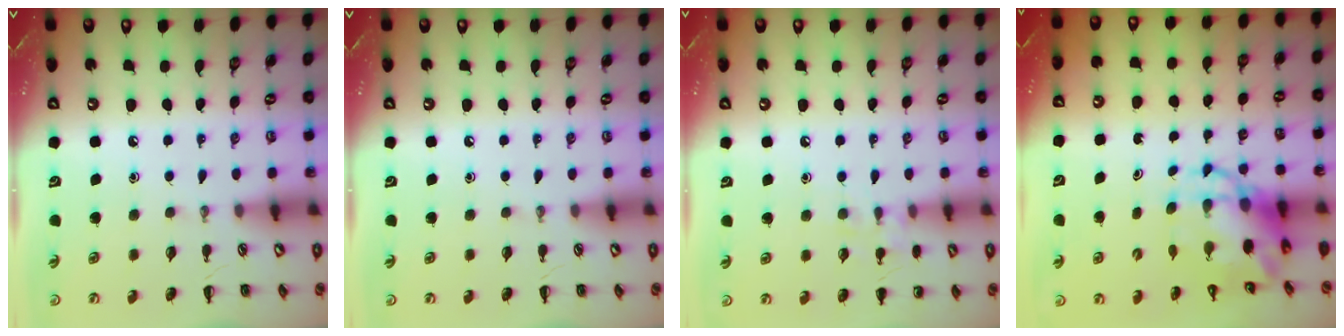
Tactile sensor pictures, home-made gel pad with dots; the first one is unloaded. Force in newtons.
{"total": 0.0}
{"total": 7.4, "press": 7.1, "slide": 2.1}
{"total": 7.1, "press": 6.8, "slide": 1.9}